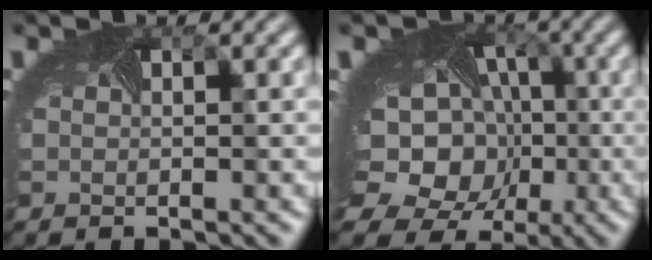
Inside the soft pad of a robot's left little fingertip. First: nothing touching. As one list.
[{"total": 14.6, "force": [-2.2, 12.2, 7.6], "torque": [-0.140, -0.018, -0.050]}]